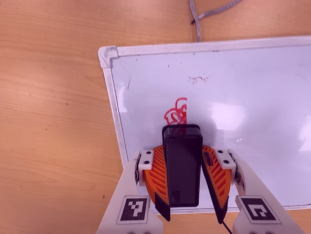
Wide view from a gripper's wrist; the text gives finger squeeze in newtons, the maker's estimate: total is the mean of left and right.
{"total": 13.7, "left": 16.7, "right": 10.7}